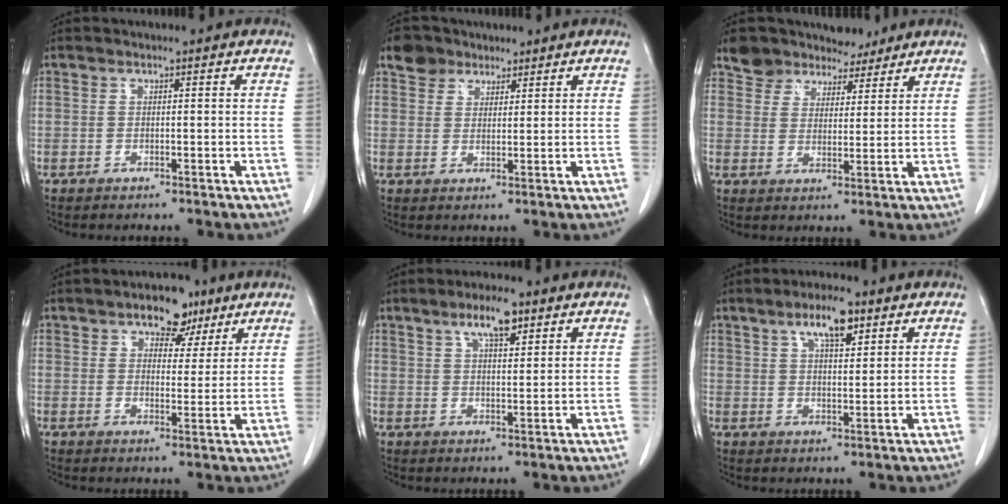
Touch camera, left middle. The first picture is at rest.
{"total": 4.2, "force": [3.0, 2.9, 0.7], "torque": [-0.015, 0.014, 0.053]}
{"total": 7.5, "force": [6.4, 3.7, 1.2], "torque": [-0.015, 0.013, 0.107]}
{"total": 6.7, "force": [4.2, 3.8, 3.6], "torque": [-0.042, 0.013, 0.061]}
{"total": 5.8, "force": [3.5, 1.5, 4.3], "torque": [-0.079, 0.007, 0.059]}
{"total": 6.7, "force": [4.0, 1.8, 5.1], "torque": [-0.091, 0.008, 0.066]}